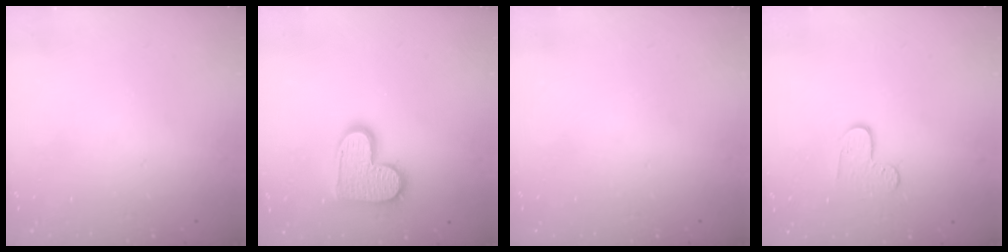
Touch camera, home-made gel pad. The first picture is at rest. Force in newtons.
{"total": 13.5, "press": 13.5, "slide": 0.8}
{"total": 0.0}
{"total": 4.5, "press": 4.5, "slide": 0.4}